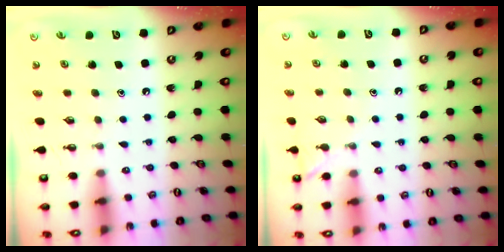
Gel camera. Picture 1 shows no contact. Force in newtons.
{"total": 3.1, "press": 3.1, "slide": 0.4}